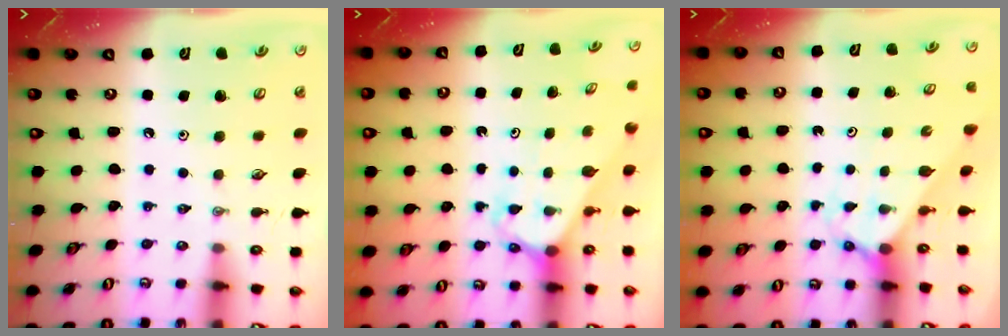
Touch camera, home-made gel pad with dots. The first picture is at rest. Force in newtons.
{"total": 2.7, "press": 2.7, "slide": 0.2}
{"total": 2.1, "press": 2.1, "slide": 0.2}